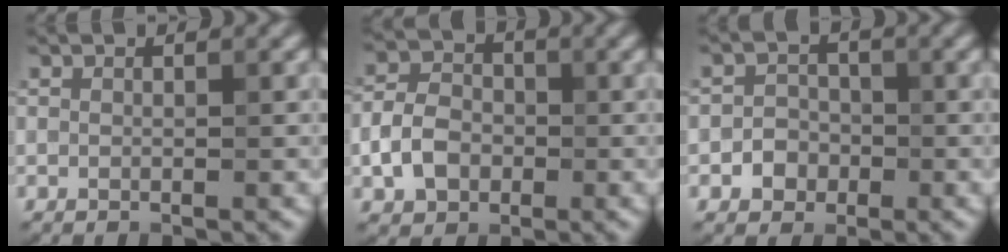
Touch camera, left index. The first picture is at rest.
{"total": 4.0, "force": [-1.3, 2.9, 2.4], "torque": [-0.051, 0.007, -0.027]}
{"total": 2.1, "force": [-0.9, 1.7, 0.7], "torque": [0.004, 0.006, -0.023]}